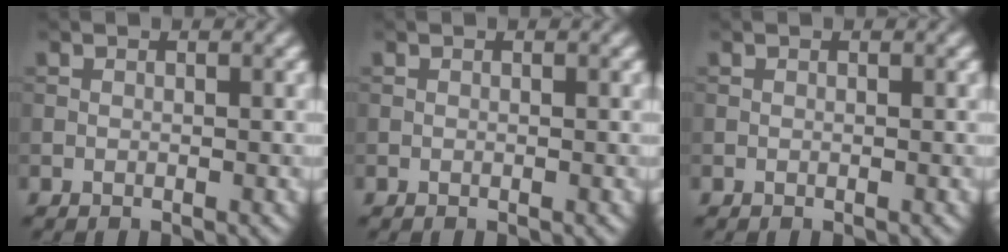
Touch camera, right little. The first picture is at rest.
{"total": 0.0}
{"total": 0.0}